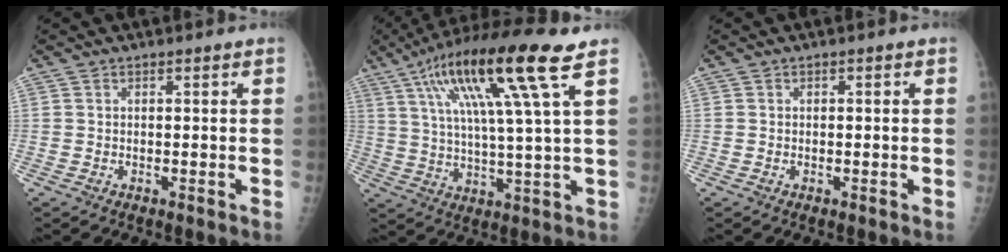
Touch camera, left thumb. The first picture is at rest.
{"total": 18.1, "force": [8.2, 1.0, 16.1], "torque": [-0.291, -0.007, 0.137]}
{"total": 0.0}